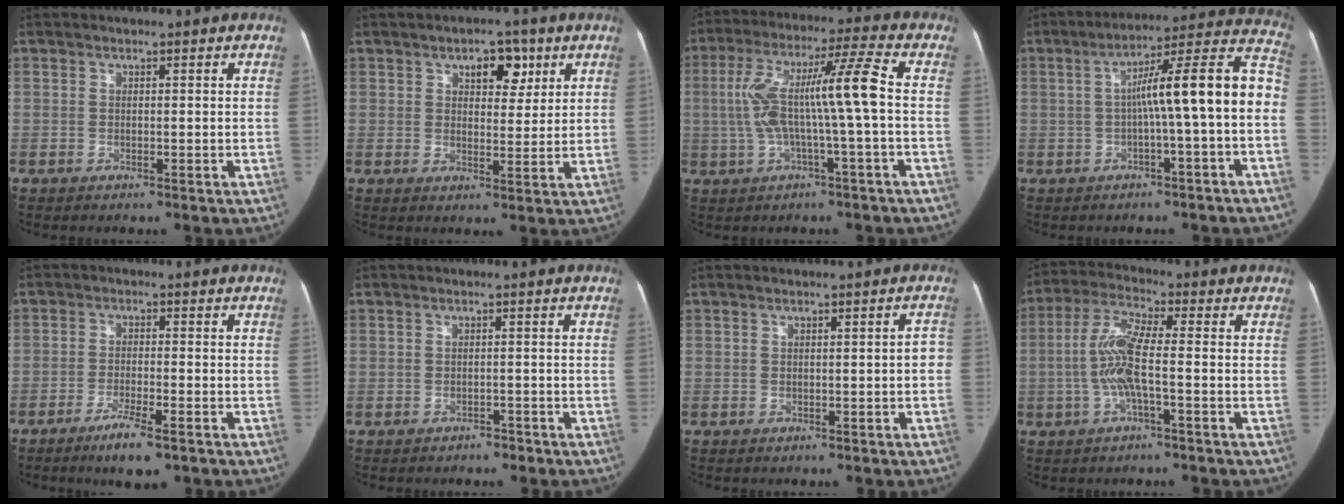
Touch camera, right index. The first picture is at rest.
{"total": 5.7, "force": [3.0, 3.0, 3.8], "torque": [-0.048, 0.010, 0.042]}
{"total": 11.6, "force": [-0.4, -0.2, 11.6], "torque": [-0.226, 0.031, -0.009]}
{"total": 13.7, "force": [-1.3, -0.2, 13.6], "torque": [-0.194, 0.046, -0.023]}
{"total": 5.7, "force": [-3.7, 0.6, 4.3], "torque": [-0.083, -0.012, -0.061]}
{"total": 1.6, "force": [-1.2, 1.1, 0.0], "torque": [-0.004, 0.006, -0.017]}
{"total": 1.9, "force": [-0.4, 0.4, 1.8], "torque": [-0.015, 0.007, -0.003]}
{"total": 8.3, "force": [-1.3, 1.0, 8.1], "torque": [-0.178, 0.012, -0.033]}